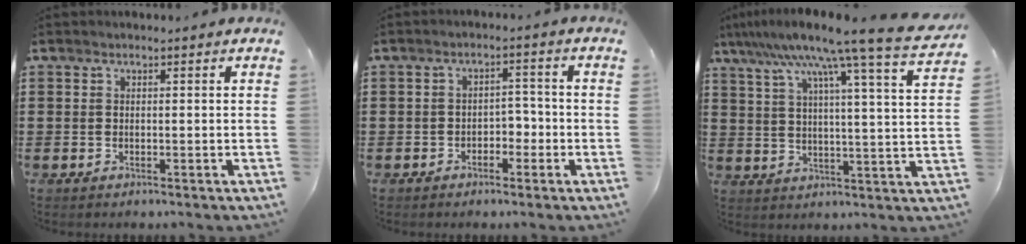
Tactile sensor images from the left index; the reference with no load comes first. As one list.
[{"total": 2.9, "force": [-1.8, 1.8, 1.4], "torque": [-0.031, 0.006, -0.040]}, {"total": 11.1, "force": [9.3, -1.2, 5.9], "torque": [-0.136, -0.065, 0.144]}]